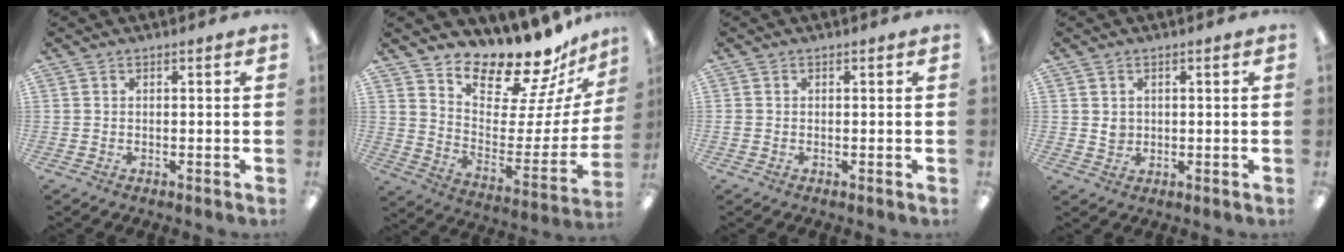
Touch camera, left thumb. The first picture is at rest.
{"total": 16.9, "force": [15.5, 4.6, 4.9], "torque": [-0.078, -0.144, 0.265]}
{"total": 0.6, "force": [-0.1, 0.5, 0.2], "torque": [-0.003, 0.003, -0.003]}
{"total": 2.5, "force": [0.7, 2.2, 0.9], "torque": [-0.011, 0.000, 0.011]}